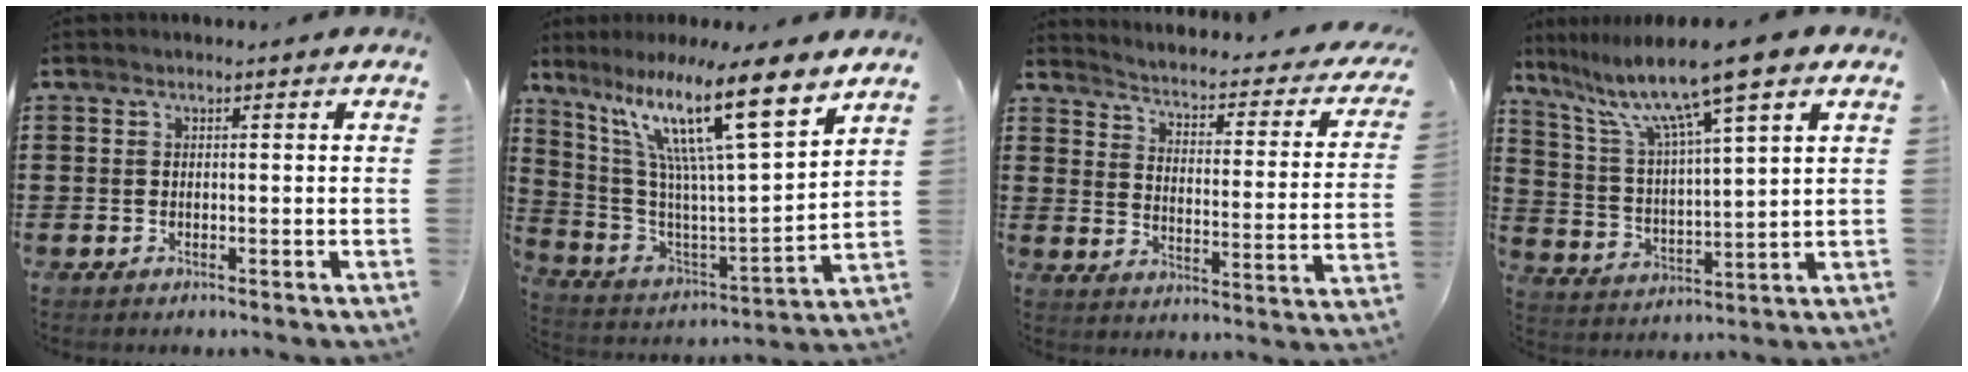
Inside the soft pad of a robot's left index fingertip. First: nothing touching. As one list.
[{"total": 15.4, "force": [9.6, 1.0, 12.0], "torque": [-0.254, -0.052, 0.146]}, {"total": 2.0, "force": [1.8, -0.2, 1.0], "torque": [-0.037, -0.030, 0.016]}, {"total": 11.5, "force": [8.5, 0.4, 7.7], "torque": [-0.177, -0.038, 0.138]}]